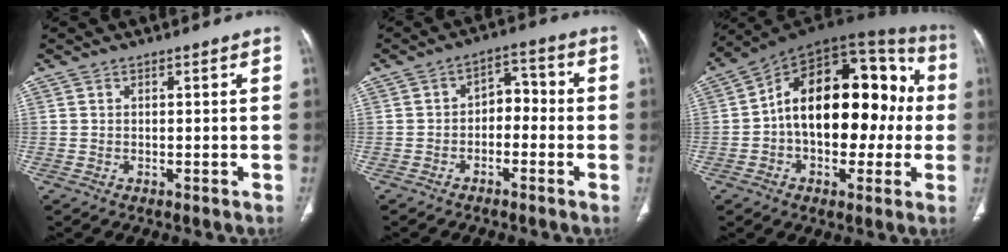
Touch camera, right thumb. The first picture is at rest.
{"total": 5.6, "force": [-1.5, 3.9, 3.7], "torque": [-0.031, 0.036, -0.035]}
{"total": 24.5, "force": [-0.2, 14.3, 19.9], "torque": [-0.267, 0.055, -0.011]}